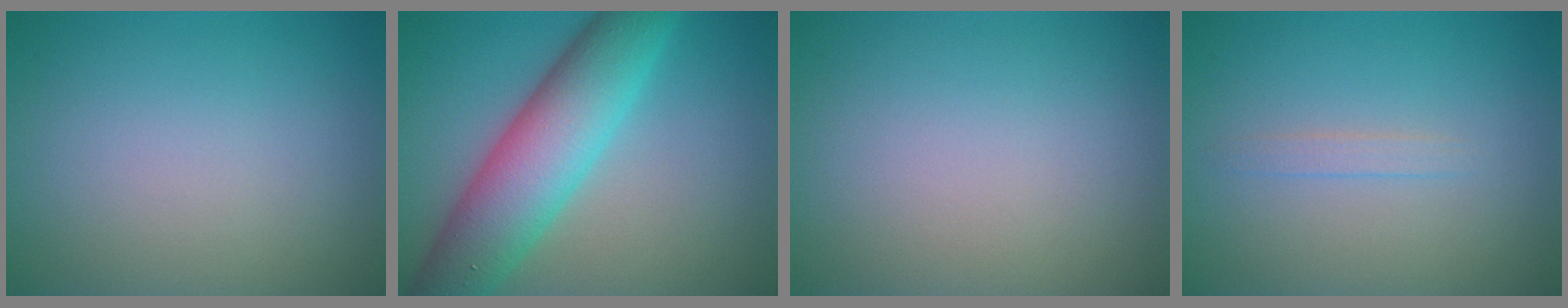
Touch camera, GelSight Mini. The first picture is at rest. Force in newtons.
{"total": 9.1, "press": 9.1, "slide": 0.2}
{"total": 0.0}
{"total": 0.9, "press": 0.9, "slide": 0.0}